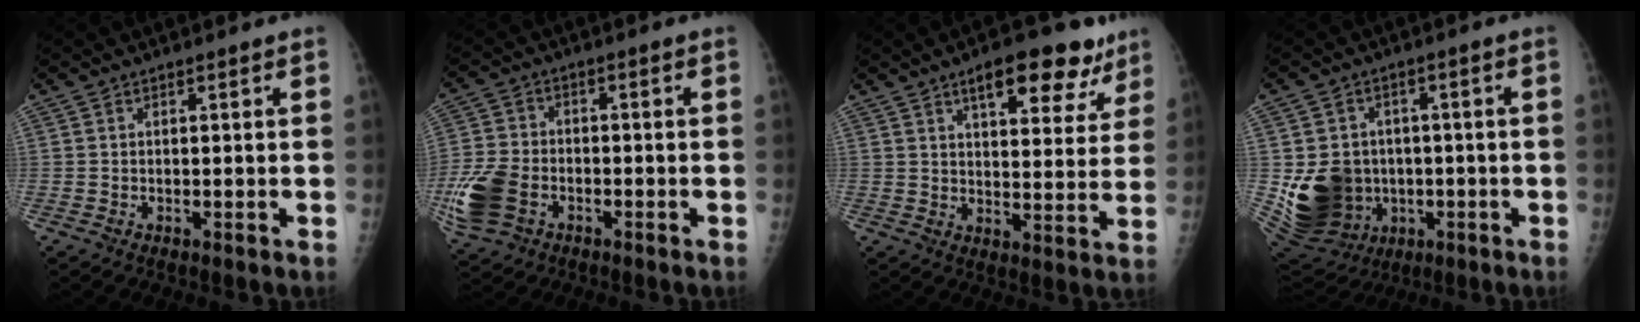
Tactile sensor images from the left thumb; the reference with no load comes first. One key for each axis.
{"total": 11.1, "fx": -4.1, "fy": 7.7, "fz": 6.9, "tx": -0.156, "ty": 0.007, "tz": -0.078}
{"total": 14.2, "fx": 8.7, "fy": 5.8, "fz": 9.5, "tx": -0.083, "ty": -0.033, "tz": 0.121}
{"total": 16.1, "fx": -1.7, "fy": 13.8, "fz": 8.0, "tx": -0.143, "ty": 0.003, "tz": -0.001}